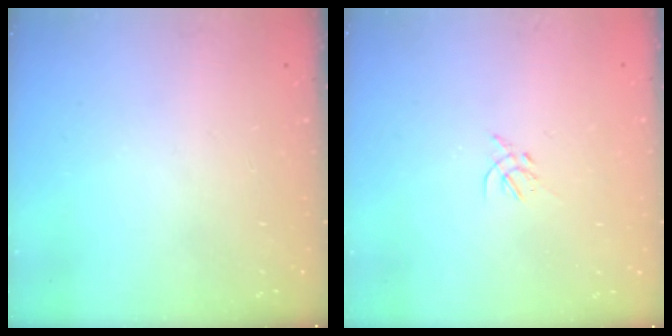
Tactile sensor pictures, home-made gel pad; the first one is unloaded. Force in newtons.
{"total": 1.4, "press": 1.3, "slide": 0.5}